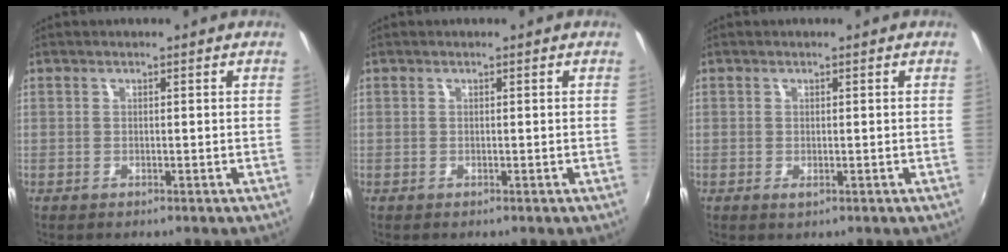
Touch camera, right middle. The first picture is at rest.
{"total": 0.0}
{"total": 0.6, "force": [0.0, 0.1, 0.6], "torque": [-0.010, -0.001, 0.002]}